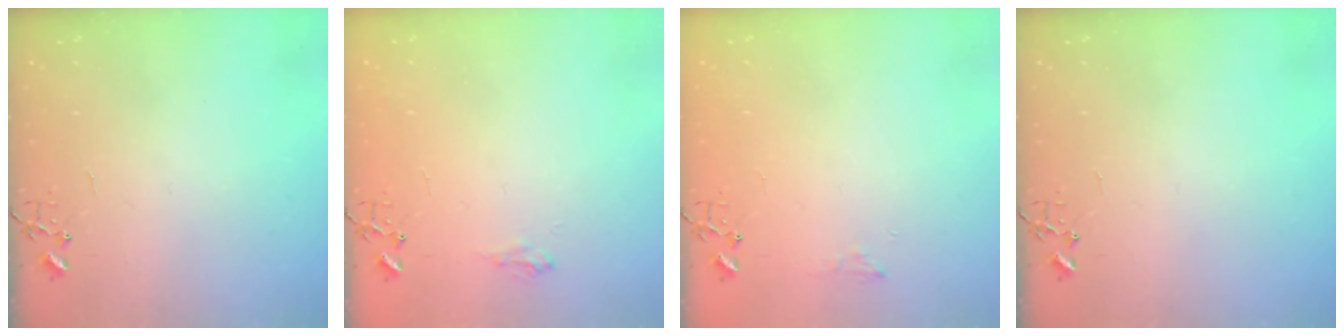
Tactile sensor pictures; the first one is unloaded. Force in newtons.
{"total": 7.9, "press": 7.8, "slide": 1.0}
{"total": 5.9, "press": 5.8, "slide": 0.9}
{"total": 0.0}